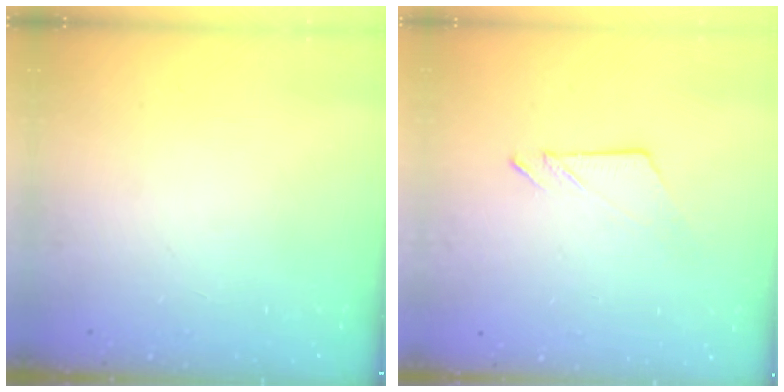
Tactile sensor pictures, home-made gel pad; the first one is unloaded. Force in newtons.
{"total": 5.9, "press": 5.8, "slide": 0.9}